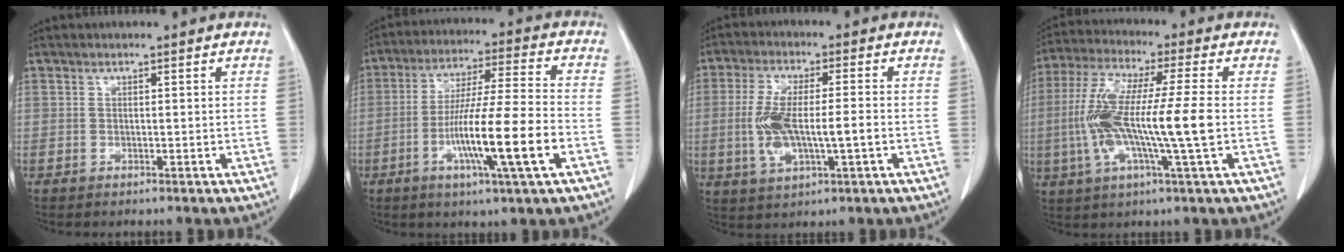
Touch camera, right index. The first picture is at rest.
{"total": 14.5, "force": [-4.8, -0.3, 13.6], "torque": [-0.249, -0.009, -0.086]}
{"total": 9.5, "force": [-1.4, 2.4, 9.1], "torque": [-0.190, 0.006, -0.018]}
{"total": 14.5, "force": [-1.5, 0.3, 14.4], "torque": [-0.290, -0.001, -0.036]}